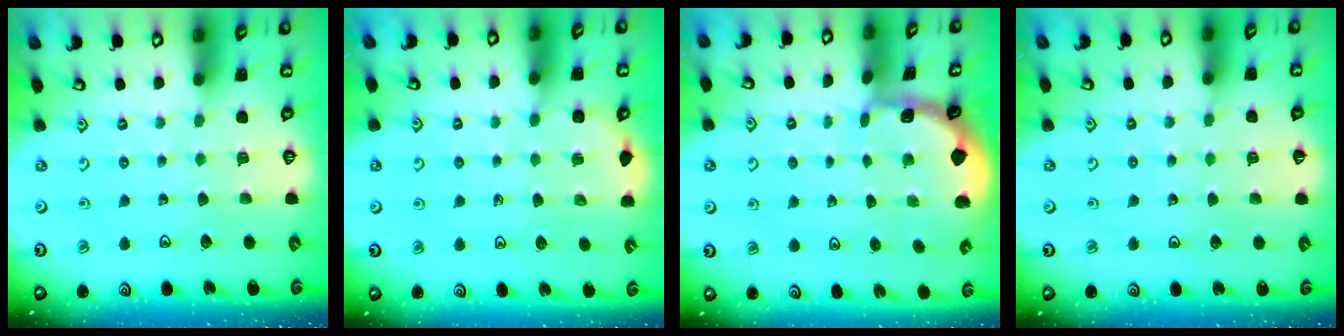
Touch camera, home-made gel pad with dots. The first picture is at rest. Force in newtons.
{"total": 3.3, "press": 3.0, "slide": 1.5}
{"total": 1.3, "press": 1.2, "slide": 0.2}
{"total": 2.2, "press": 2.2, "slide": 0.2}